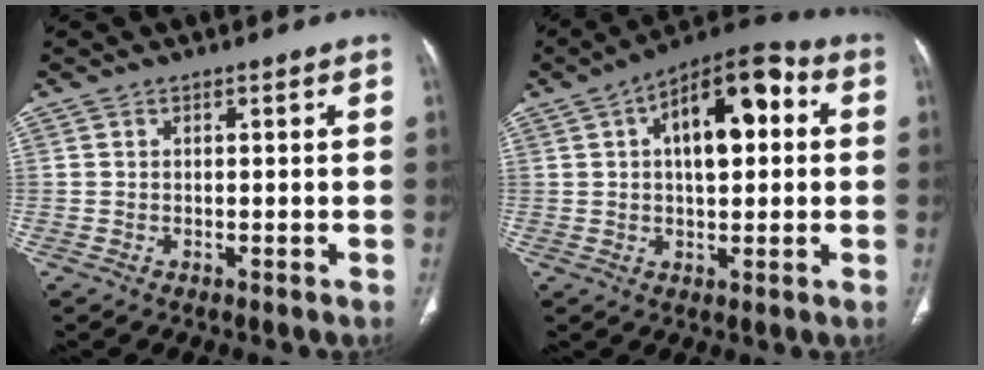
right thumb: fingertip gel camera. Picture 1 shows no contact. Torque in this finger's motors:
{"motor_torque": [2.02, 2.06, 0.11, 0.14, 0.41]}